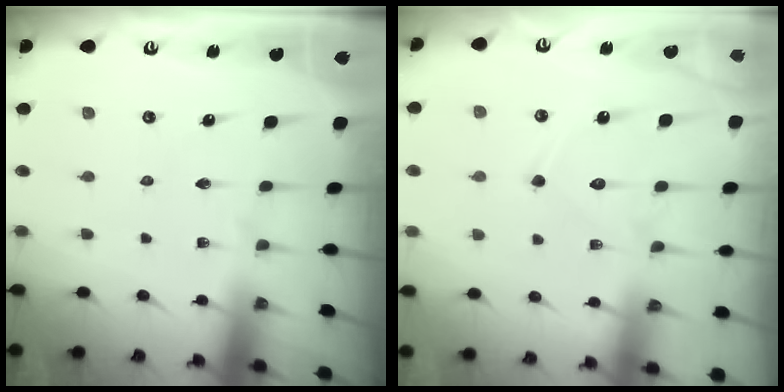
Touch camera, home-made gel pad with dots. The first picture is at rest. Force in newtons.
{"total": 9.4, "press": 9.4, "slide": 0.7}